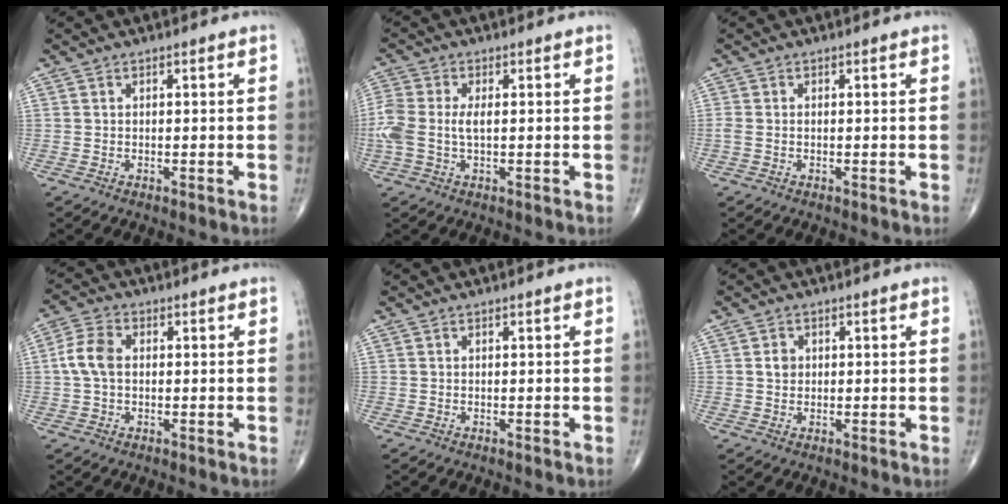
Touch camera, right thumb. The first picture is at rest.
{"total": 7.2, "force": [-0.1, 3.8, 6.2], "torque": [-0.171, 0.016, -0.001]}
{"total": 1.4, "force": [-0.2, 0.8, 1.1], "torque": [-0.034, 0.005, -0.002]}
{"total": 6.0, "force": [0.3, 4.0, 4.5], "torque": [-0.098, 0.015, -0.001]}
{"total": 0.0}
{"total": 2.0, "force": [0.3, 1.7, 1.0], "torque": [-0.009, 0.001, 0.005]}